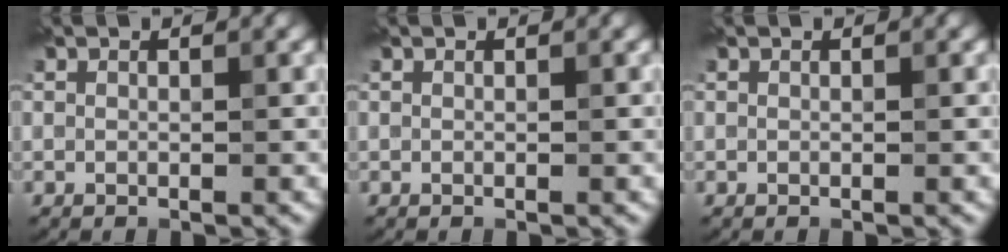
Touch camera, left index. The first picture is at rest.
{"total": 0.0}
{"total": 0.0}